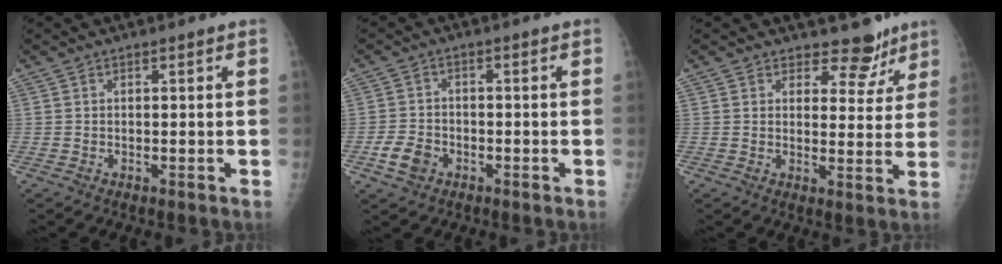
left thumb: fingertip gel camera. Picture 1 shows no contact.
{"total": 4.8, "force": [-2.2, 3.5, 2.3], "torque": [-0.038, 0.013, -0.038]}
{"total": 6.3, "force": [5.2, 3.5, 1.0], "torque": [0.018, -0.040, 0.064]}